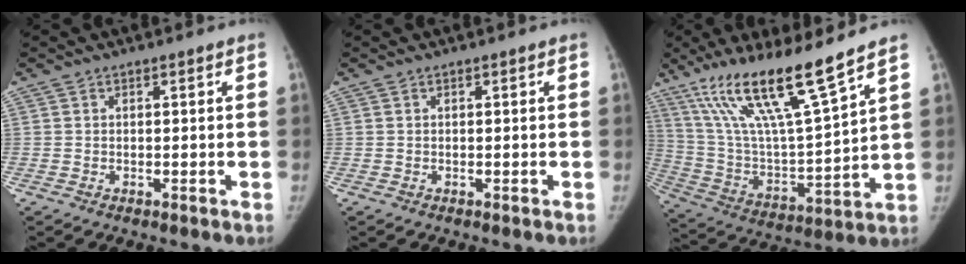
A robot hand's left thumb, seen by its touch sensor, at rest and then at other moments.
{"total": 0.0}
{"total": 20.2, "force": [13.5, 2.1, 14.8], "torque": [-0.258, -0.062, 0.255]}